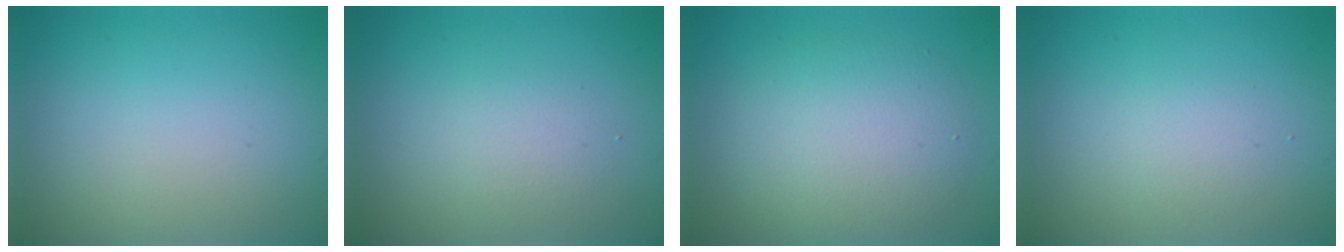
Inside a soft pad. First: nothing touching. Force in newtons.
{"total": 1.8, "press": 1.8, "slide": 0.1}
{"total": 5.1, "press": 5.1, "slide": 0.3}
{"total": 1.6, "press": 1.6, "slide": 0.1}